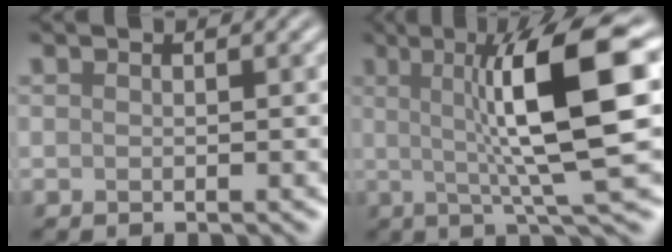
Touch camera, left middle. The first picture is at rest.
{"total": 10.7, "force": [1.6, 1.9, 10.4], "torque": [-0.141, 0.005, 0.028]}